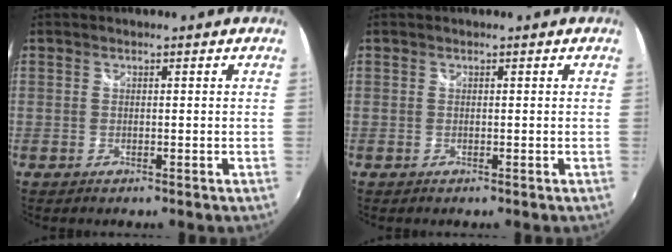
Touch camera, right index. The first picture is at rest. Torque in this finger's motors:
{"motor_torque": [-0.05, 0.08, -0.01, 0.01]}